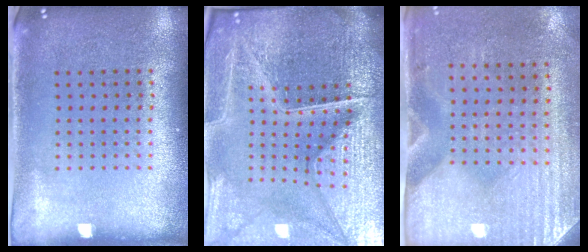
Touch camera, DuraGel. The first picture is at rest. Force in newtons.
{"total": 6.8, "press": 6.0, "slide": 3.2}
{"total": 3.0, "press": 2.6, "slide": 1.5}